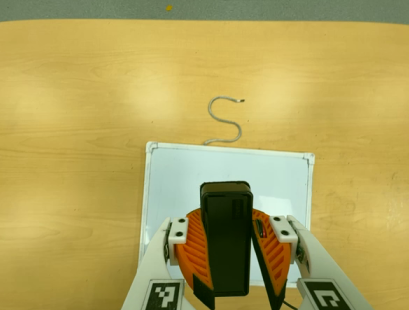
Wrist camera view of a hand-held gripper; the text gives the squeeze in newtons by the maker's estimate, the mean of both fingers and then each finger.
{"total": 12.4, "left": 11.5, "right": 13.2}